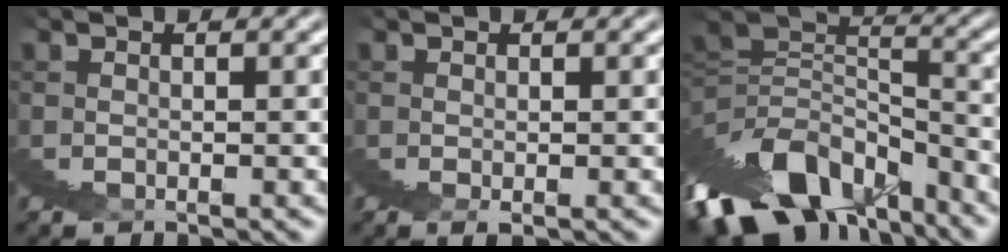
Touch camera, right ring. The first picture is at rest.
{"total": 1.7, "force": [1.0, -1.4, 0.2], "torque": [0.015, 0.020, 0.009]}
{"total": 8.0, "force": [-4.9, 3.2, 5.4], "torque": [-0.058, 0.001, -0.084]}